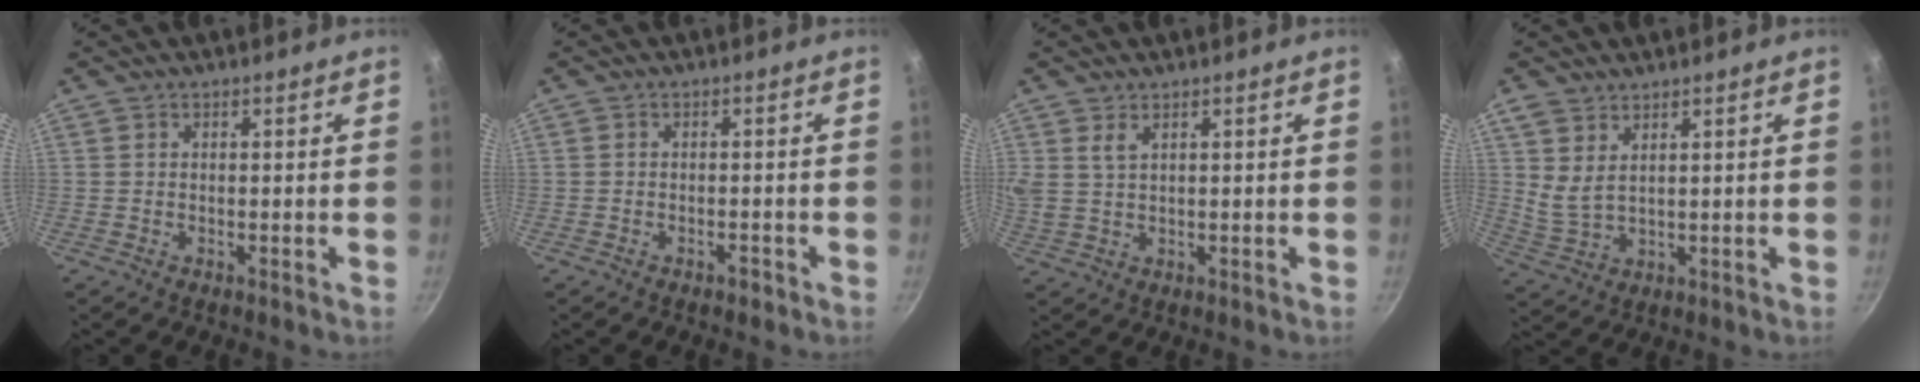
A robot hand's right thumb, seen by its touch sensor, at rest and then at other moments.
{"total": 1.4, "force": [-1.0, 0.6, 0.7], "torque": [-0.010, 0.011, -0.011]}
{"total": 3.5, "force": [1.9, 1.8, 2.3], "torque": [-0.042, -0.007, 0.041]}
{"total": 4.6, "force": [2.6, 2.2, 3.0], "torque": [-0.054, -0.020, 0.057]}